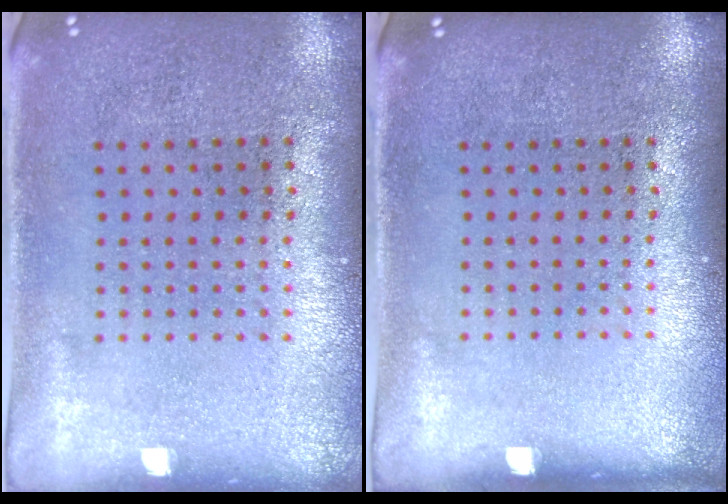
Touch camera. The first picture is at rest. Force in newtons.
{"total": 0.0}